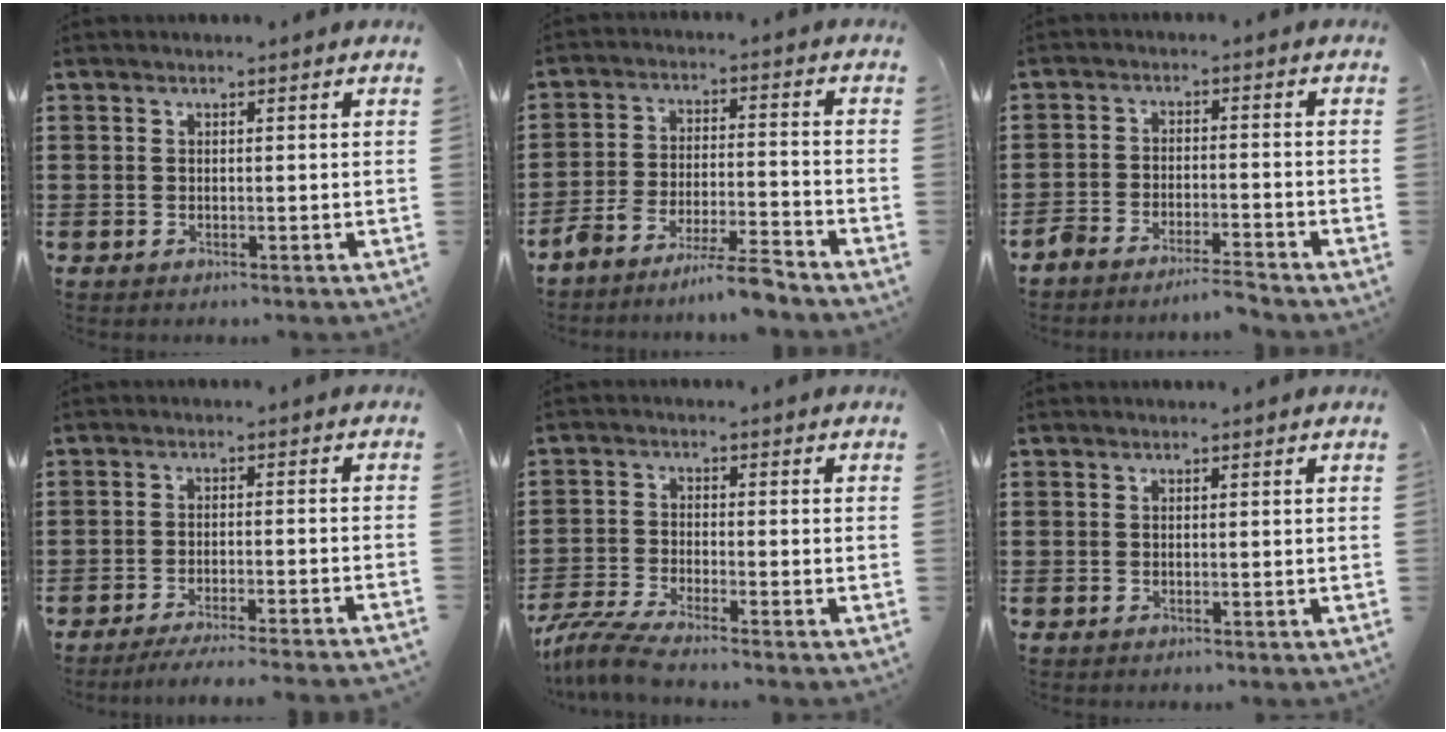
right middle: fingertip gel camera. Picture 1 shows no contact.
{"total": 7.0, "force": [-6.7, -0.4, 1.9], "torque": [-0.036, -0.004, -0.130]}
{"total": 4.2, "force": [-4.1, -0.1, 0.5], "torque": [-0.017, -0.001, -0.088]}
{"total": 3.5, "force": [-3.3, -0.4, 1.2], "torque": [-0.019, -0.002, -0.067]}
{"total": 4.6, "force": [-4.1, 0.0, 2.2], "torque": [-0.066, -0.018, -0.085]}
{"total": 0.0}